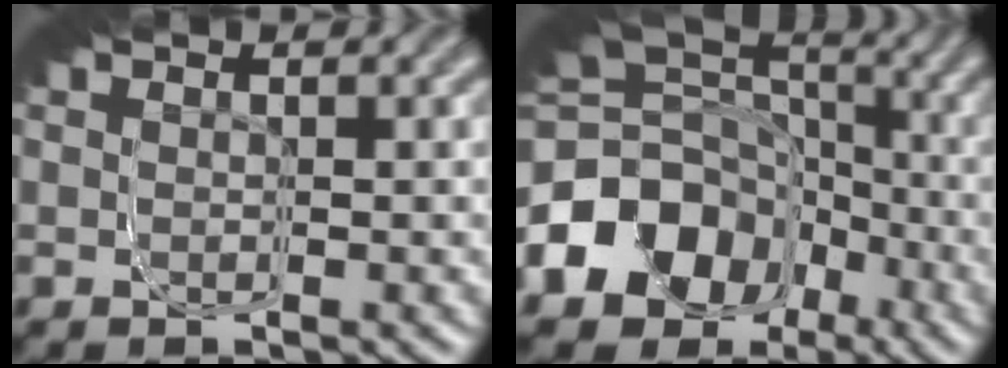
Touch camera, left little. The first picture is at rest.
{"total": 15.5, "force": [-3.2, 10.4, 11.0], "torque": [-0.167, -0.023, -0.050]}